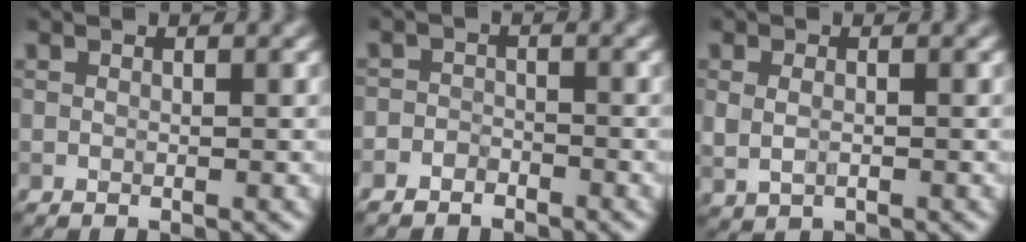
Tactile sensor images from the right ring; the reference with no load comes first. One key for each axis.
{"total": 2.1, "fx": -1.6, "fy": 1.3, "fz": 0.1, "tx": 0.018, "ty": 0.008, "tz": -0.038}
{"total": 1.5, "fx": 0.0, "fy": 1.0, "fz": 1.1, "tx": -0.026, "ty": -0.003, "tz": 0.004}